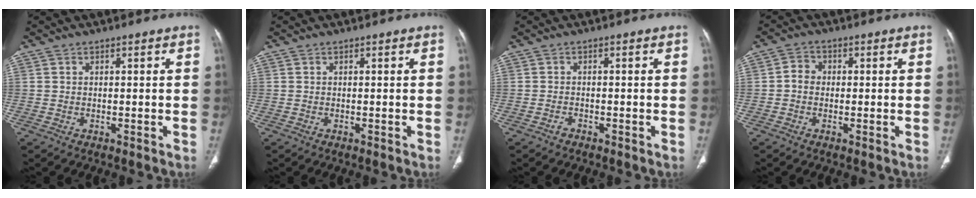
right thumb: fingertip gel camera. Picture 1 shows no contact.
{"total": 0.0}
{"total": 0.9, "force": [-0.8, 0.4, 0.2], "torque": [-0.004, 0.003, -0.017]}
{"total": 2.9, "force": [-0.3, 2.5, 1.4], "torque": [-0.012, 0.011, -0.013]}